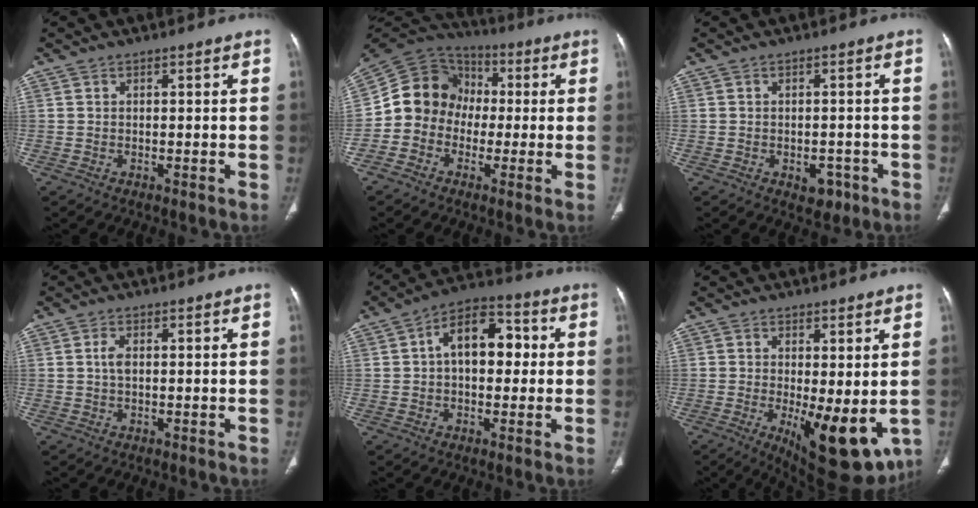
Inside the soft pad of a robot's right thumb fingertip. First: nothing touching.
{"total": 12.6, "force": [-1.4, 11.2, 5.5], "torque": [-0.077, 0.041, -0.040]}
{"total": 3.6, "force": [-1.6, 2.5, 2.1], "torque": [-0.009, 0.006, -0.015]}
{"total": 1.8, "force": [0.1, 1.0, 1.5], "torque": [-0.032, 0.002, -0.001]}
{"total": 11.7, "force": [1.3, 7.3, 9.0], "torque": [-0.109, 0.033, 0.009]}
{"total": 13.4, "force": [-2.6, 5.1, 12.1], "torque": [-0.166, -0.029, -0.020]}